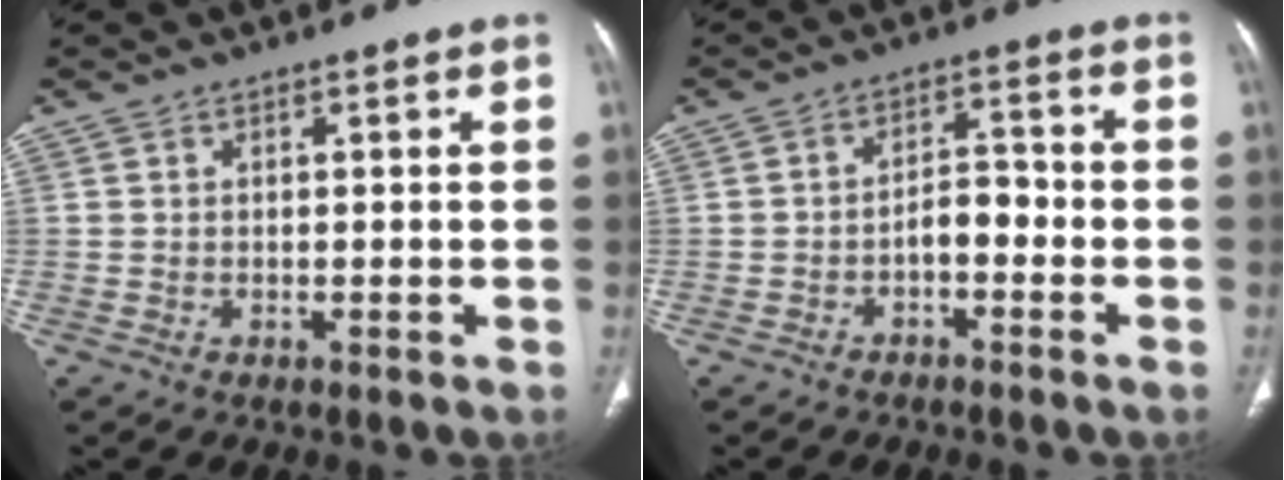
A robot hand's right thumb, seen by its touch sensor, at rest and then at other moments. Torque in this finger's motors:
{"motor_torque": [0.37, 0.72, 0.74, -0.25, 0.01]}